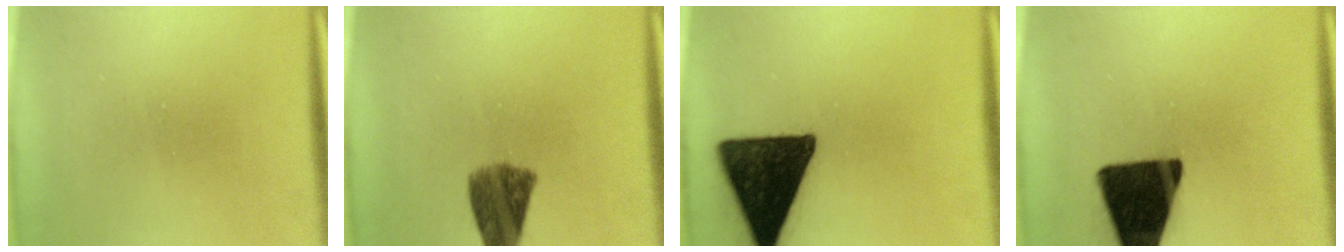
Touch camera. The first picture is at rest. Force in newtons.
{"total": 7.3}
{"total": 17.4}
{"total": 16.6}